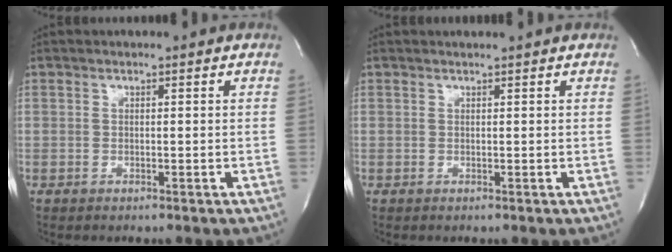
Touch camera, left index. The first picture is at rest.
{"total": 0.9, "force": [0.9, -0.2, 0.2], "torque": [-0.005, 0.002, 0.013]}